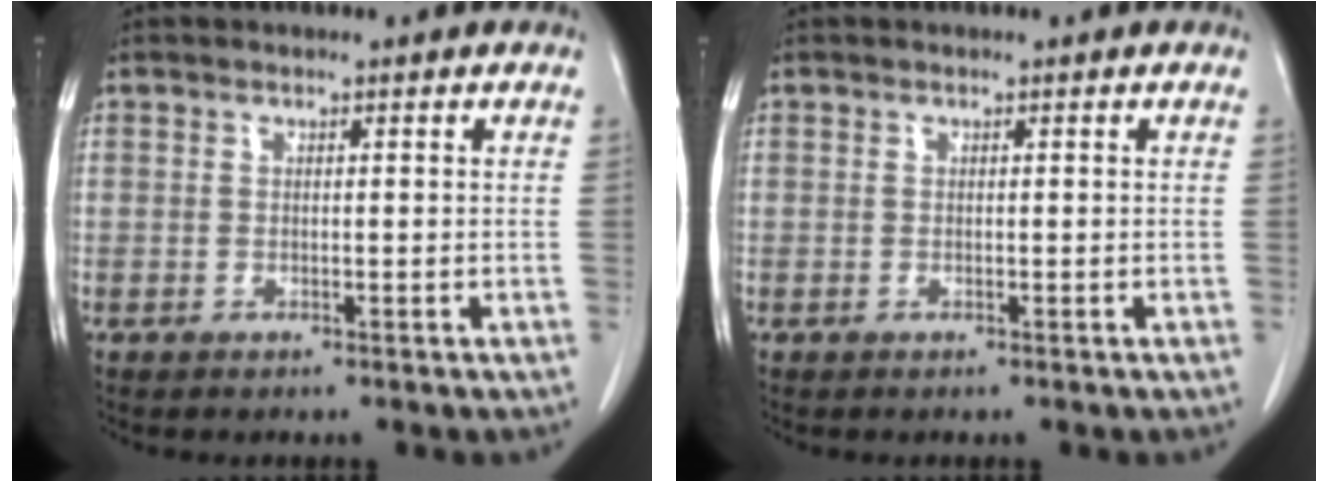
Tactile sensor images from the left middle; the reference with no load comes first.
{"total": 0.0}